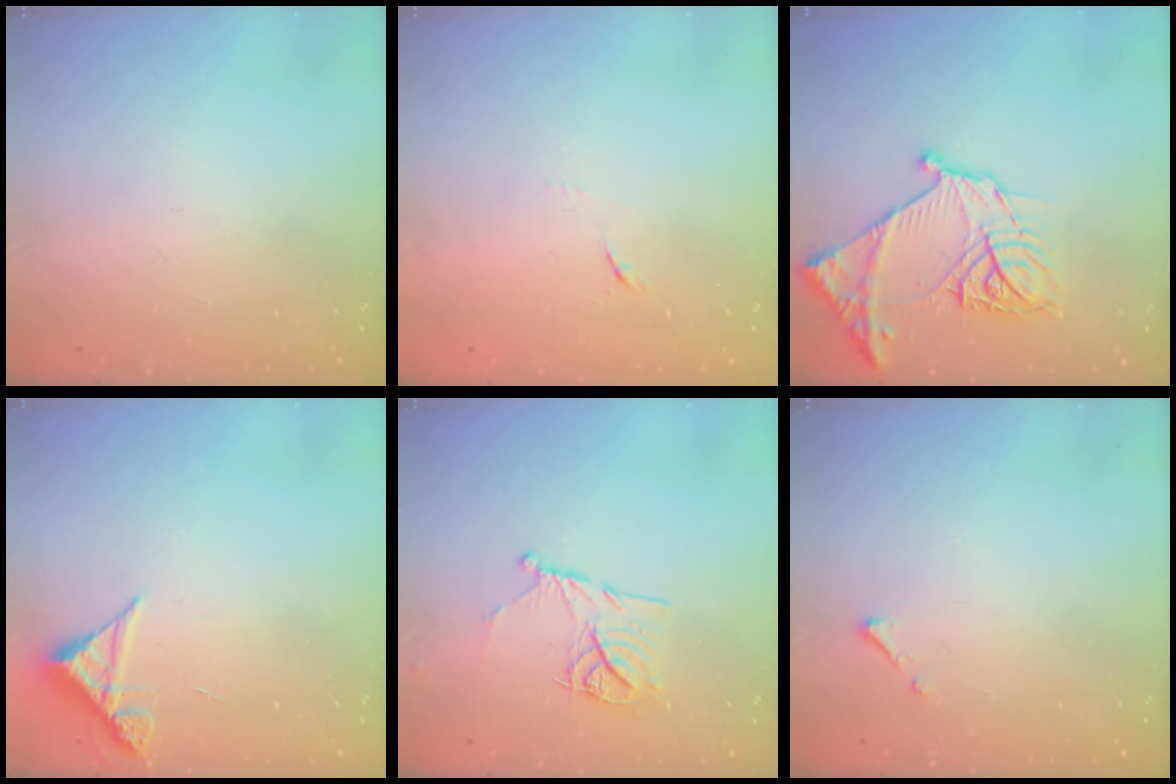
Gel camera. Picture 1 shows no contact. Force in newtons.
{"total": 4.5, "press": 4.4, "slide": 0.9}
{"total": 19.4, "press": 19.3, "slide": 2.0}
{"total": 4.9, "press": 4.9, "slide": 0.4}
{"total": 11.8, "press": 11.8, "slide": 0.9}
{"total": 2.5, "press": 2.5, "slide": 0.3}